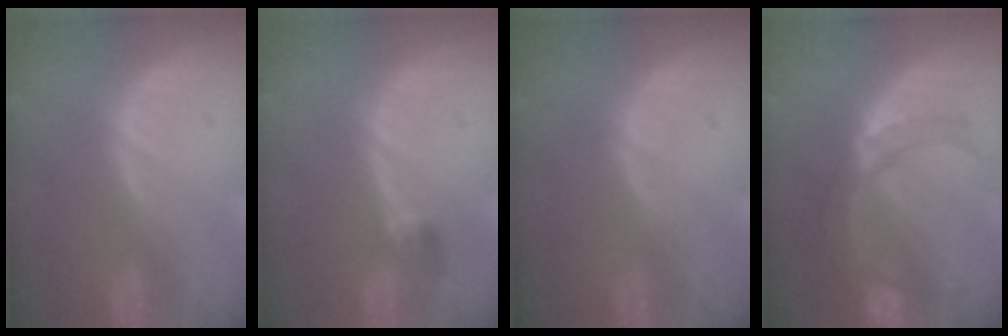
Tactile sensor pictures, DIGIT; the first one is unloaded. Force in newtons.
{"total": 2.7, "press": 2.7, "slide": 0.3}
{"total": 0.0}
{"total": 8.2, "press": 7.9, "slide": 2.1}